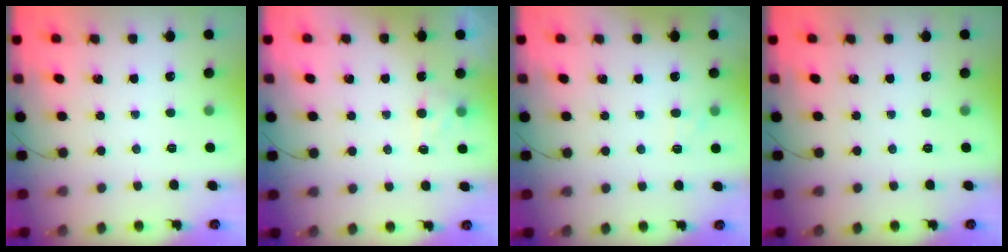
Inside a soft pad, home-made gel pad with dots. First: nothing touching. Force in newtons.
{"total": 4.0, "press": 3.8, "slide": 1.1}
{"total": 4.6, "press": 4.3, "slide": 1.5}
{"total": 0.0}